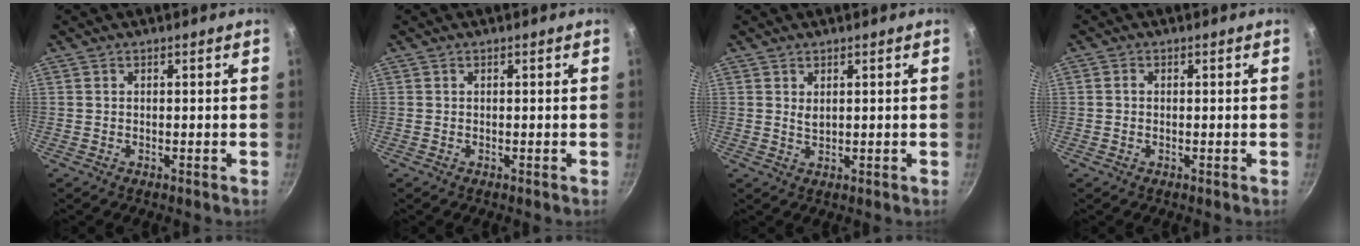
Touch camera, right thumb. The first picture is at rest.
{"total": 0.0}
{"total": 1.6, "force": [0.7, 0.8, 1.2], "torque": [-0.019, -0.006, 0.014]}
{"total": 0.9, "force": [-0.1, 0.8, 0.5], "torque": [-0.009, 0.004, -0.004]}